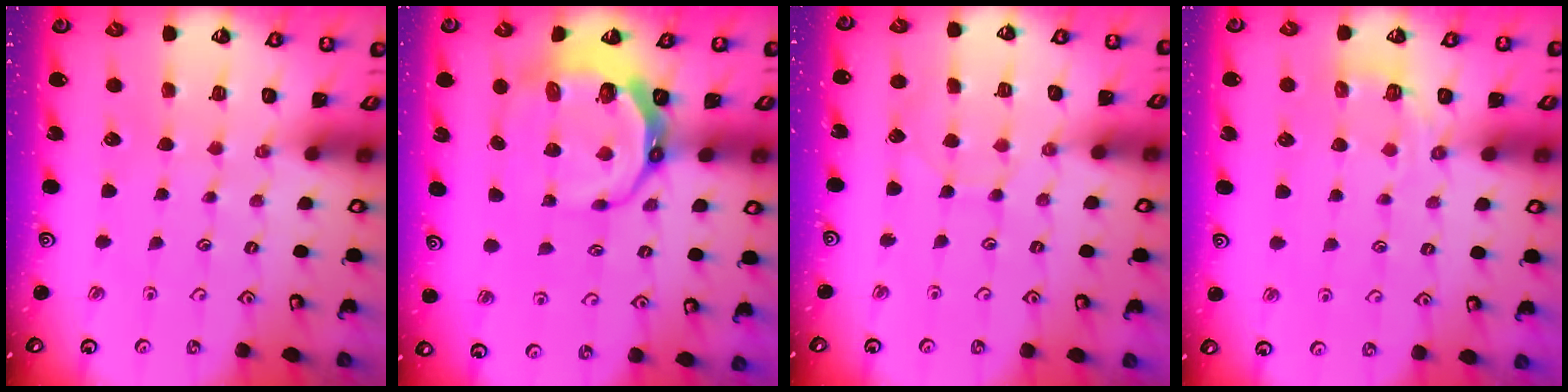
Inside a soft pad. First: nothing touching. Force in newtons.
{"total": 10.3, "press": 9.4, "slide": 4.1}
{"total": 4.9, "press": 4.9, "slide": 0.2}
{"total": 3.6, "press": 2.8, "slide": 2.1}